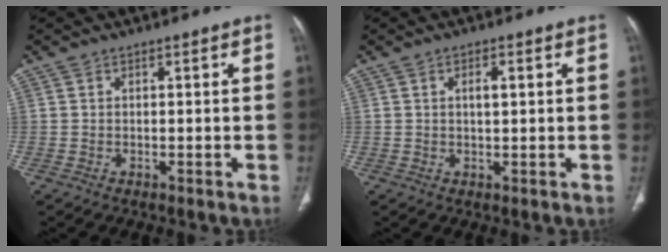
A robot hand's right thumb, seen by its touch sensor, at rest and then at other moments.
{"total": 2.6, "force": [0.7, 0.9, 2.3], "torque": [-0.037, 0.001, 0.012]}